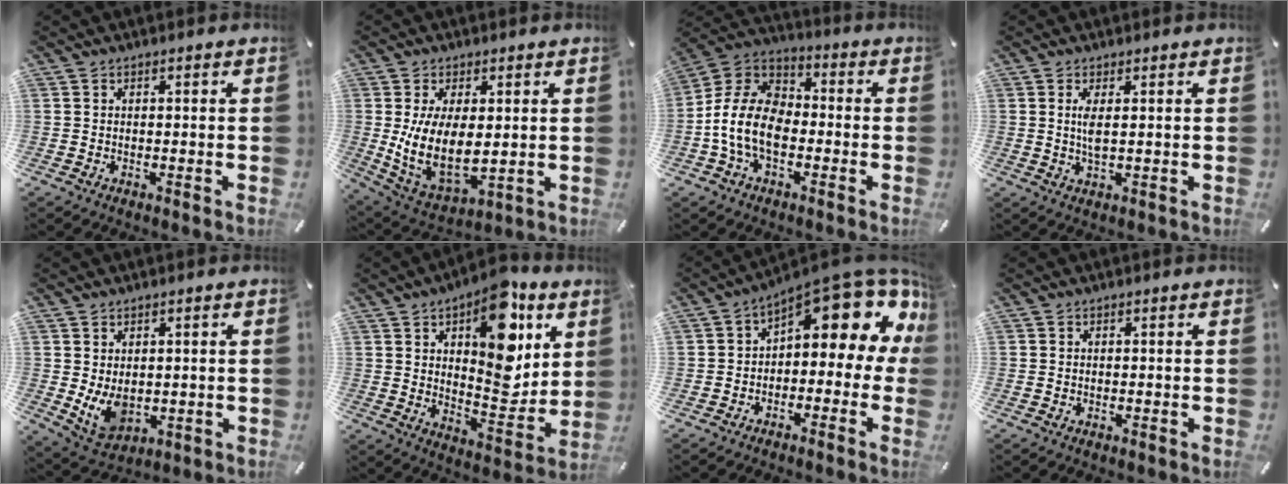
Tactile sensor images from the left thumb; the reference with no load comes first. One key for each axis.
{"total": 12.8, "fx": 2.0, "fy": 7.7, "fz": 10.0, "tx": -0.204, "ty": -0.019, "tz": 0.039}
{"total": 12.3, "fx": -4.1, "fy": 8.4, "fz": 7.9, "tx": -0.184, "ty": 0.018, "tz": -0.081}
{"total": 3.7, "fx": 0.7, "fy": 1.0, "fz": 3.6, "tx": -0.072, "ty": -0.006, "tz": 0.006}
{"total": 6.5, "fx": 0.4, "fy": 5.1, "fz": 4.1, "tx": -0.081, "ty": -0.007, "tz": 0.010}
{"total": 16.8, "fx": 8.3, "fy": 8.6, "fz": 11.7, "tx": -0.142, "ty": -0.055, "tz": 0.141}
{"total": 13.6, "fx": 7.1, "fy": 6.1, "fz": 9.9, "tx": -0.127, "ty": -0.068, "tz": 0.112}
{"total": 0.0}